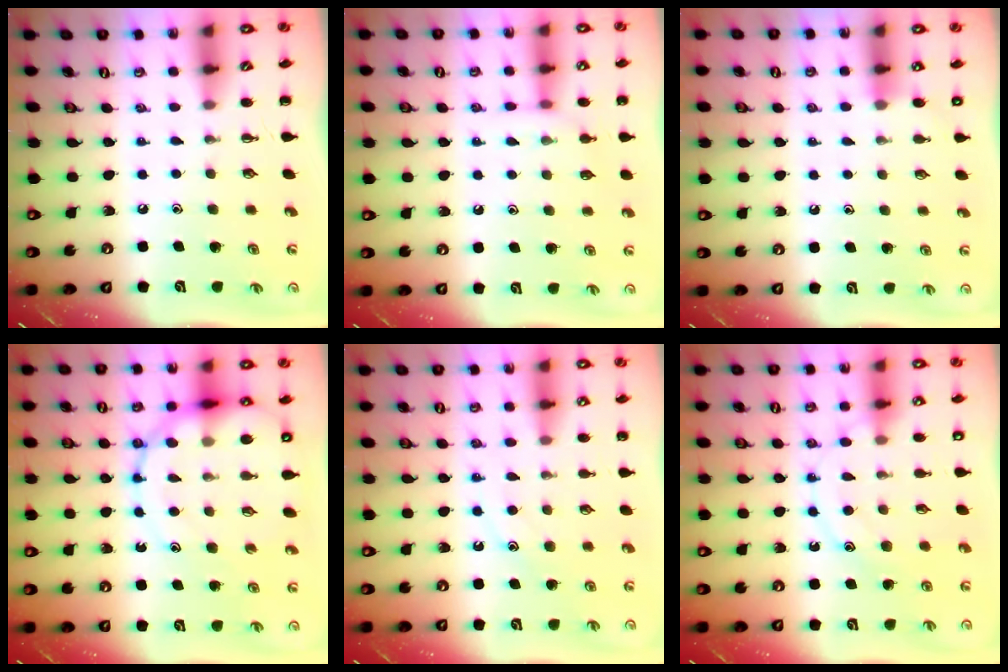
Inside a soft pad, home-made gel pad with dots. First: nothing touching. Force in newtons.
{"total": 5.6, "press": 5.4, "slide": 1.5}
{"total": 4.8, "press": 4.5, "slide": 1.6}
{"total": 16.5, "press": 16.0, "slide": 3.7}
{"total": 11.2, "press": 11.2, "slide": 1.0}
{"total": 11.9, "press": 11.8, "slide": 0.6}